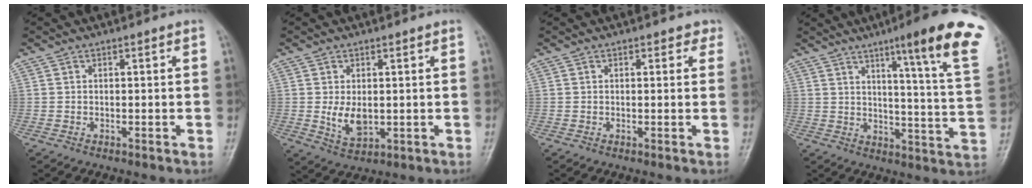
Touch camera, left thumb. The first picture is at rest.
{"total": 5.2, "force": [0.2, 3.2, 4.1], "torque": [-0.064, -0.013, 0.014]}
{"total": 1.8, "force": [1.1, 1.1, 0.8], "torque": [0.009, -0.002, 0.007]}
{"total": 19.8, "force": [11.0, 1.4, 16.4], "torque": [-0.199, -0.050, 0.138]}